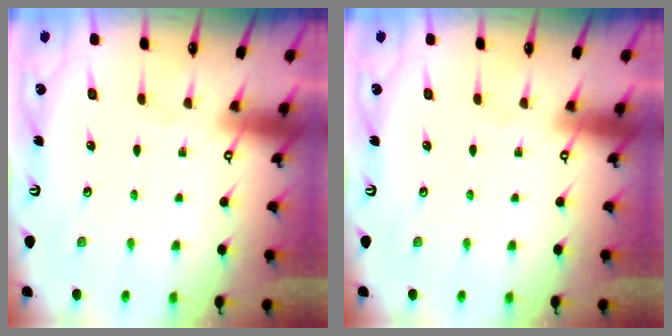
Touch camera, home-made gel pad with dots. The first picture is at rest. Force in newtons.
{"total": 0.0}